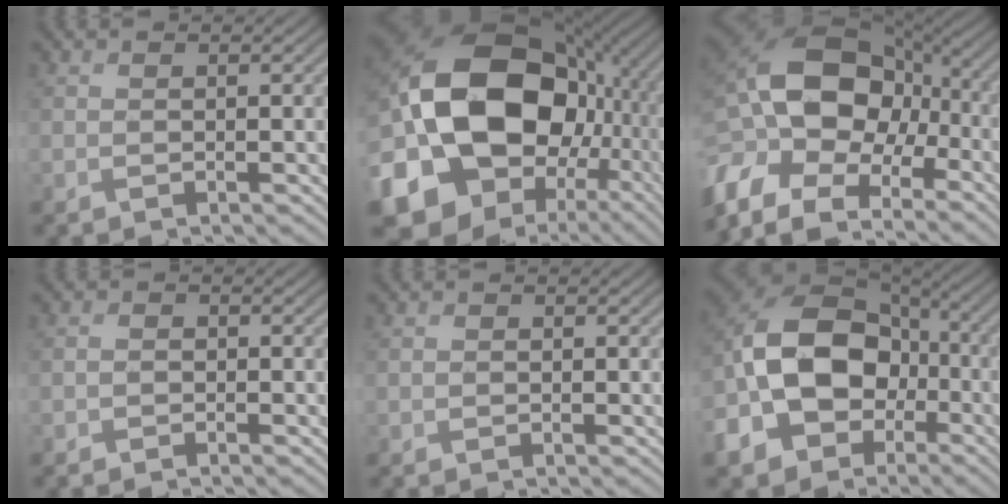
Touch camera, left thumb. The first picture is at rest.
{"total": 23.1, "force": [1.0, 18.1, 14.3], "torque": [-0.361, -0.012, 0.025]}
{"total": 19.0, "force": [-6.4, 12.5, 12.8], "torque": [-0.298, -0.010, -0.112]}
{"total": 0.9, "force": [-0.7, 0.4, 0.3], "torque": [-0.003, 0.001, -0.016]}
{"total": 0.0}
{"total": 16.2, "force": [-4.2, 12.0, 10.1], "torque": [-0.235, -0.017, -0.087]}